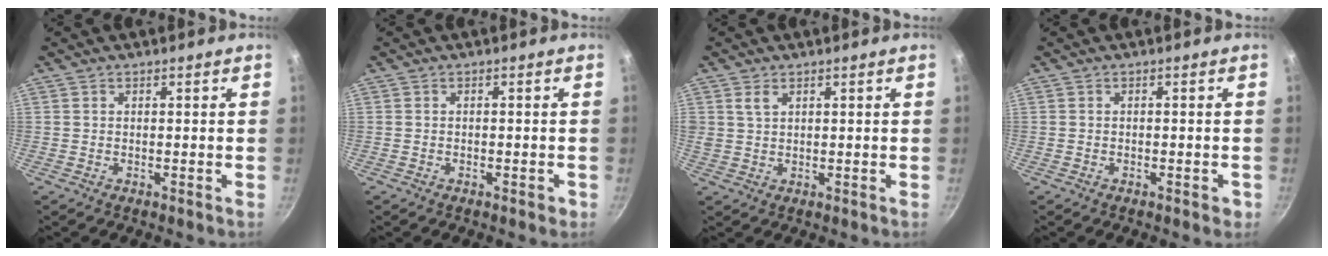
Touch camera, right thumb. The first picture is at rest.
{"total": 1.4, "force": [-0.7, 0.8, 0.9], "torque": [-0.012, 0.009, -0.005]}
{"total": 2.4, "force": [1.2, 1.5, 1.4], "torque": [-0.022, -0.004, 0.025]}
{"total": 1.6, "force": [-0.8, 0.9, 1.1], "torque": [-0.013, 0.010, -0.006]}